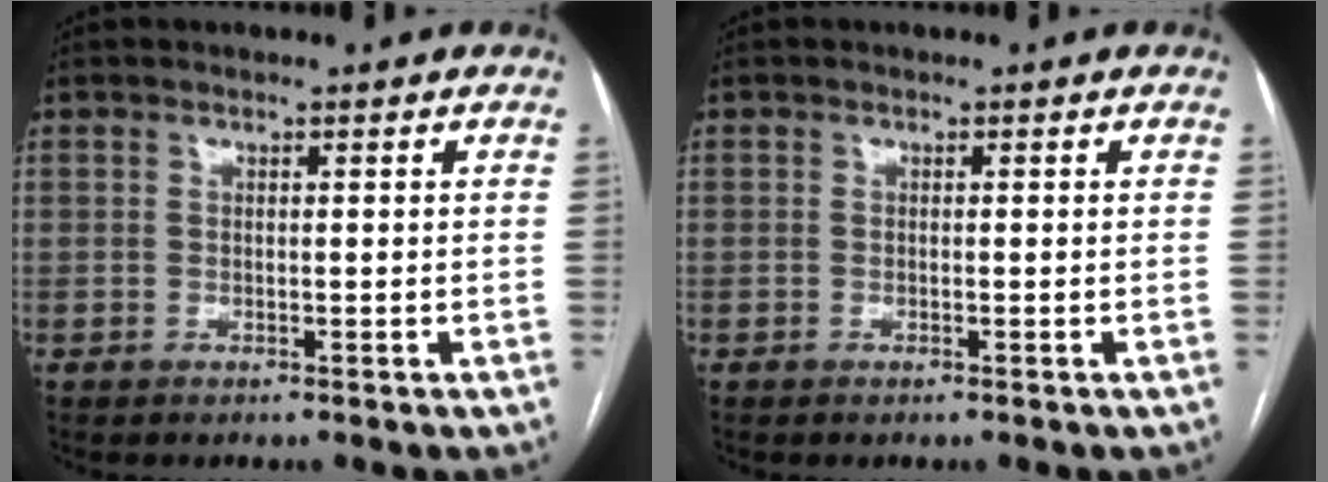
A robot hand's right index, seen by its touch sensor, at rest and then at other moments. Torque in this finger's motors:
{"motor_torque": [-0.04, -0.01, -0.08, 0.00]}